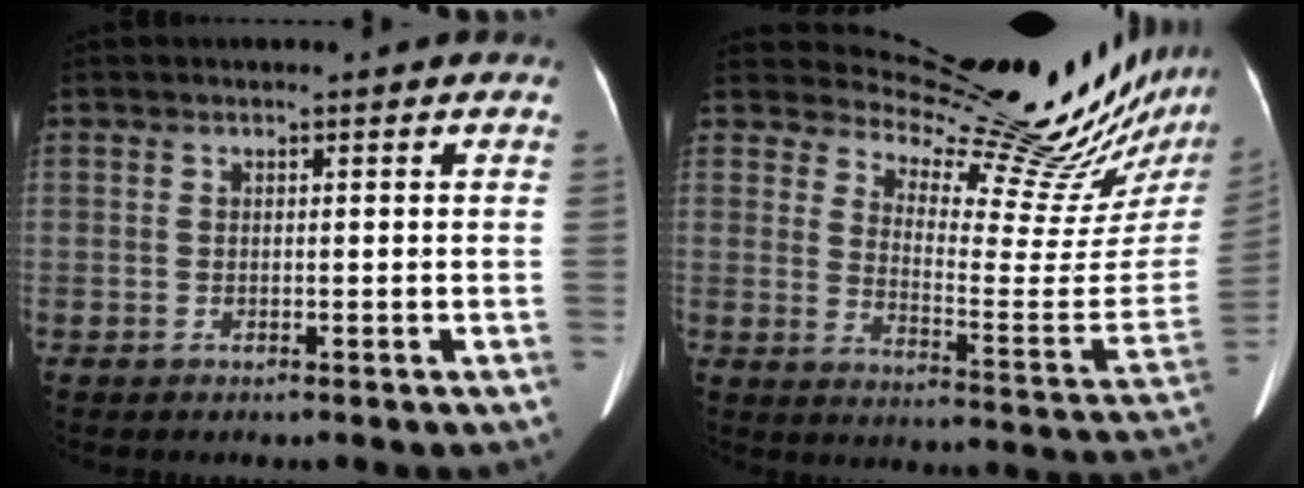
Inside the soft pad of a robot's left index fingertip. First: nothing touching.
{"total": 23.6, "force": [22.2, 2.3, 7.4], "torque": [-0.107, -0.128, 0.278]}